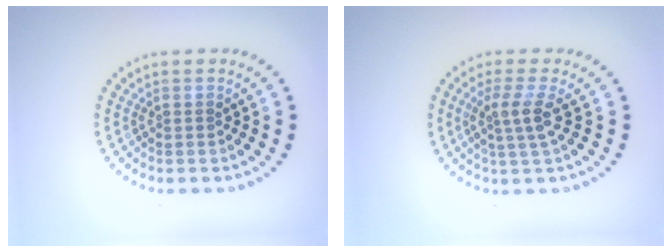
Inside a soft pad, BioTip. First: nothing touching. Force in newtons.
{"total": 2.6, "press": 2.0, "slide": 1.6}